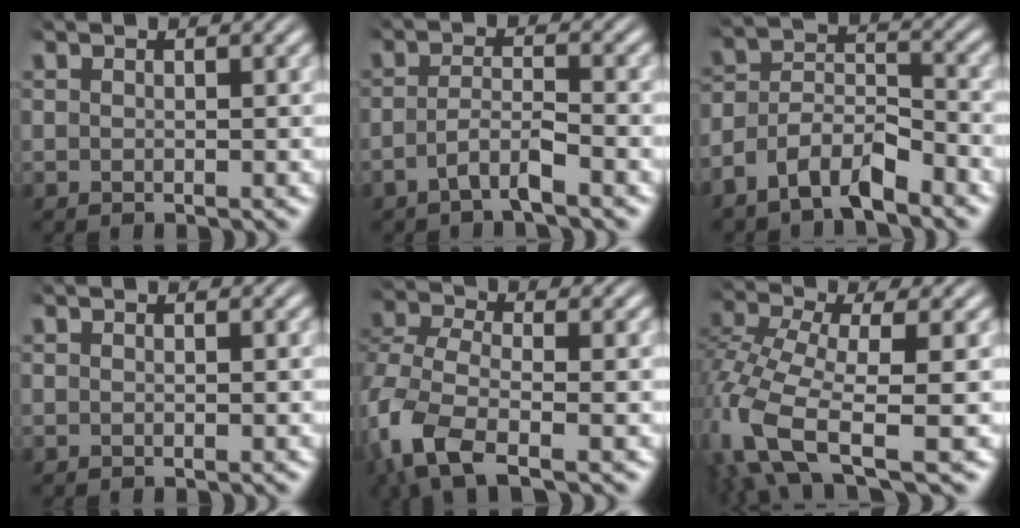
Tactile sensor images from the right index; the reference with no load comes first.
{"total": 3.5, "force": [-2.7, 1.2, 2.0], "torque": [-0.044, -0.013, -0.047]}
{"total": 7.8, "force": [-4.8, 5.4, 2.8], "torque": [-0.069, -0.025, -0.087]}
{"total": 0.0}
{"total": 6.9, "force": [-2.6, 4.3, 4.6], "torque": [-0.143, -0.048, -0.027]}
{"total": 9.1, "force": [-3.6, 5.5, 6.3], "torque": [-0.175, -0.058, -0.041]}